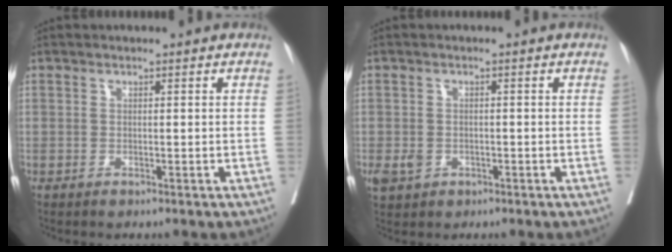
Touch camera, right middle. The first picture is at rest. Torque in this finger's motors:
{"motor_torque": [0.37, -0.35, 0.00, 0.03]}